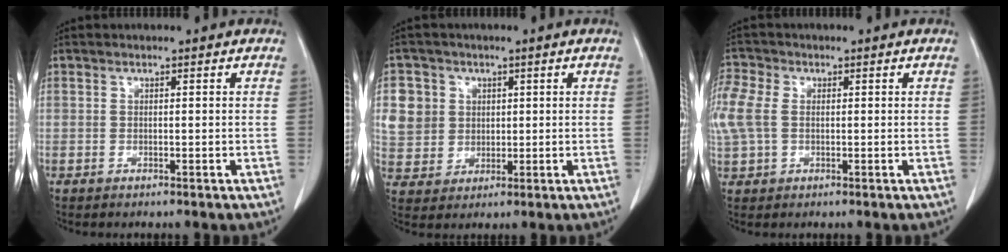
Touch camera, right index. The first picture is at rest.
{"total": 8.6, "force": [2.5, 8.1, 1.6], "torque": [-0.042, 0.024, 0.061]}
{"total": 8.0, "force": [0.8, 5.8, 5.5], "torque": [-0.171, 0.030, 0.025]}